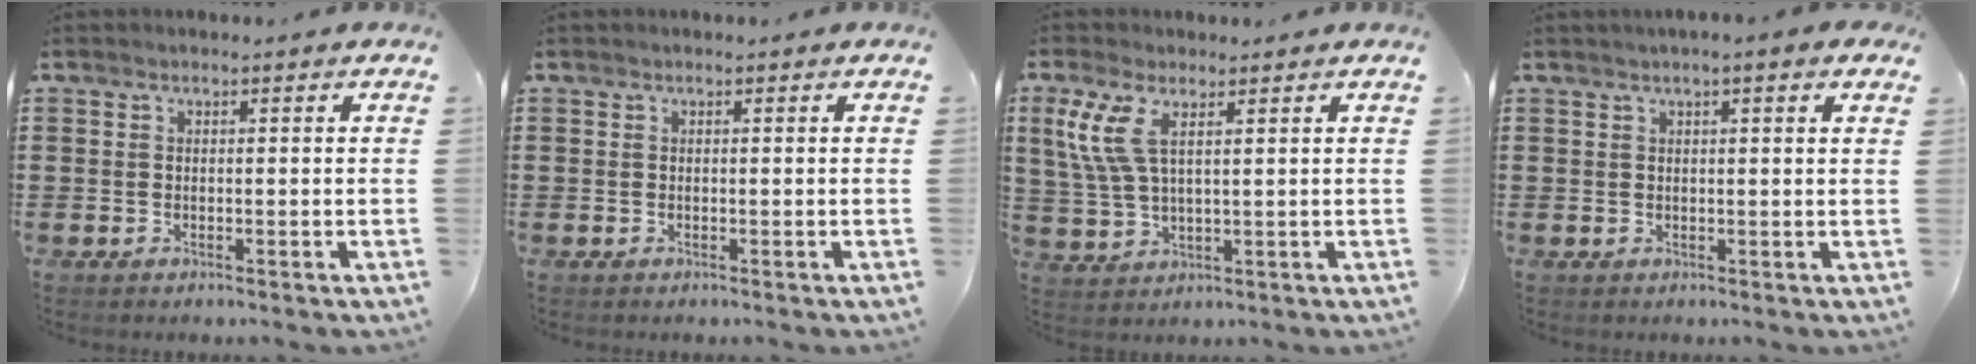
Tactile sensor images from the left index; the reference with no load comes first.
{"total": 0.0}
{"total": 6.4, "force": [3.0, 2.3, 5.2], "torque": [-0.129, -0.001, 0.048]}
{"total": 1.4, "force": [0.9, 0.2, 1.1], "torque": [-0.023, 0.003, 0.015]}